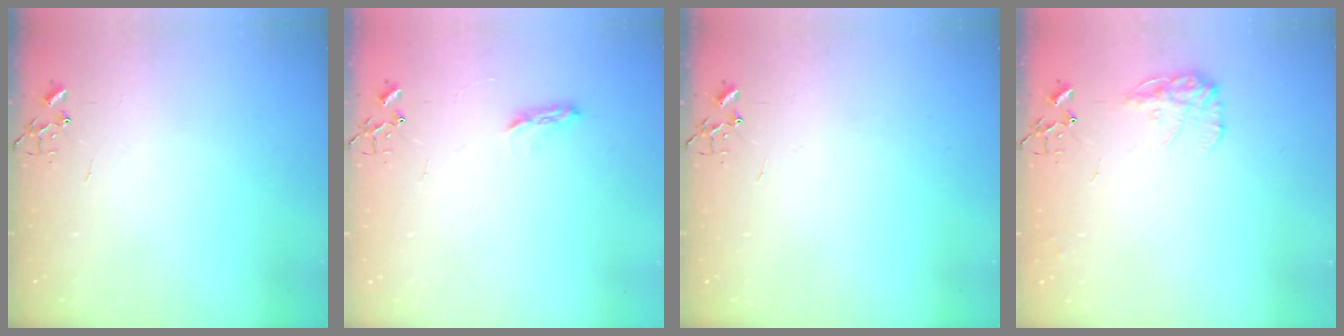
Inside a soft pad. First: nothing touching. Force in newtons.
{"total": 5.3, "press": 5.2, "slide": 0.6}
{"total": 0.0}
{"total": 10.9, "press": 10.9, "slide": 0.4}